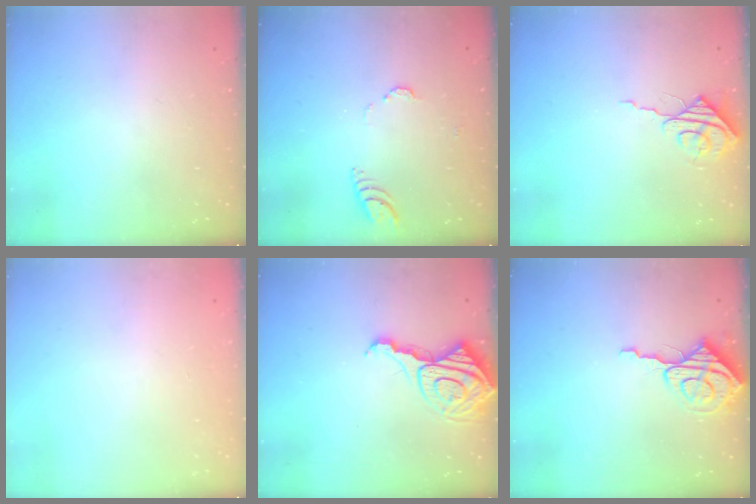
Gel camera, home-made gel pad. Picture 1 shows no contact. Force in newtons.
{"total": 3.8, "press": 3.7, "slide": 0.3}
{"total": 7.6, "press": 7.6, "slide": 0.5}
{"total": 0.0}
{"total": 11.7, "press": 11.7, "slide": 1.2}
{"total": 7.7, "press": 7.7, "slide": 0.6}